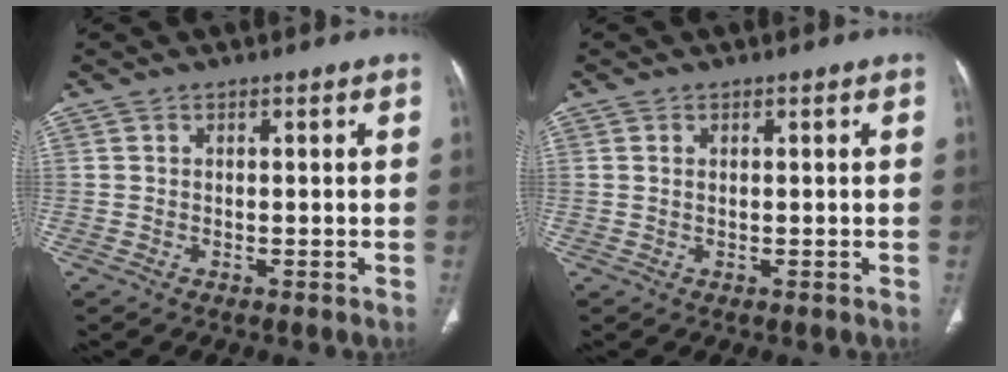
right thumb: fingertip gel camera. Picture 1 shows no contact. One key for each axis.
{"total": 0.5, "fx": 0.2, "fy": 0.3, "fz": 0.4, "tx": -0.013, "ty": 0.004, "tz": 0.004}